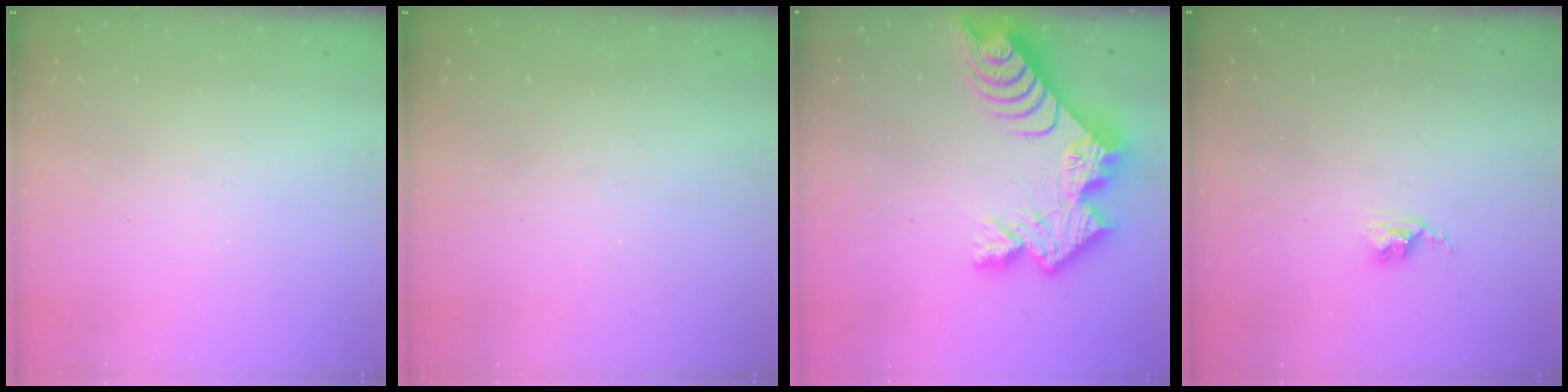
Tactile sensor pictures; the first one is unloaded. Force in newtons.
{"total": 1.1, "press": 1.1, "slide": 0.1}
{"total": 13.7, "press": 13.7, "slide": 1.1}
{"total": 2.6, "press": 2.6, "slide": 0.4}